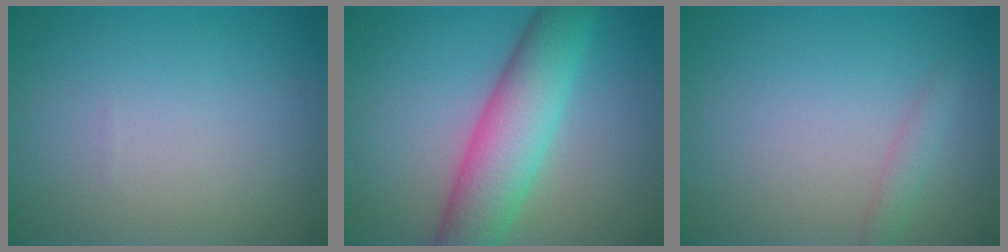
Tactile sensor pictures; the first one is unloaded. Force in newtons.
{"total": 7.6, "press": 7.6, "slide": 0.3}
{"total": 1.2, "press": 1.2, "slide": 0.2}